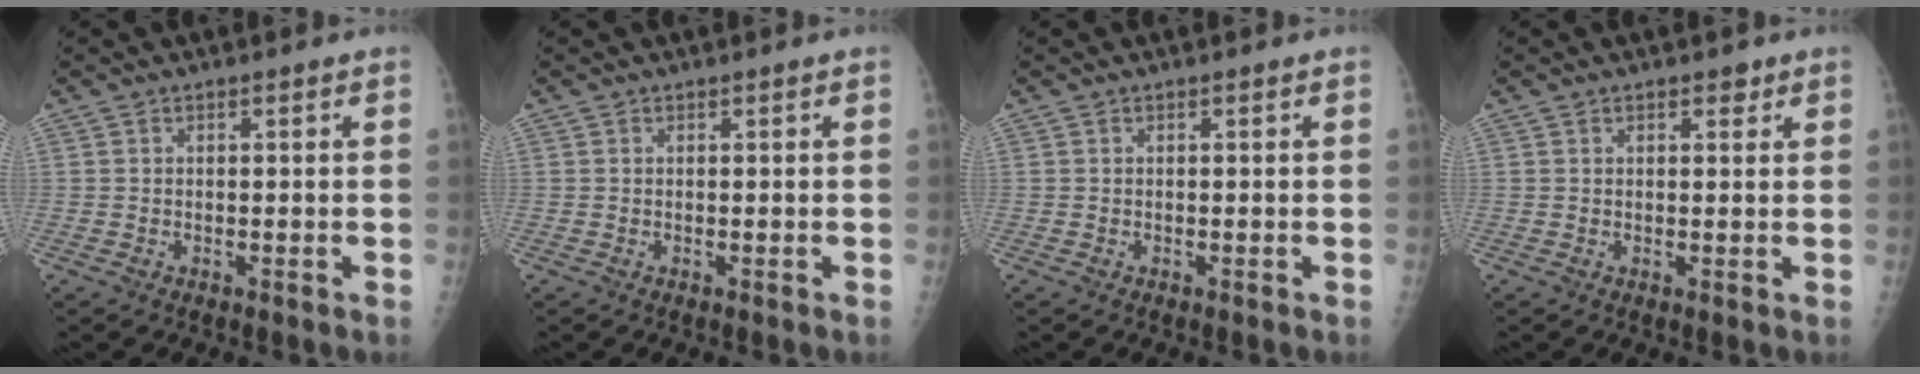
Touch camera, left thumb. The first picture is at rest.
{"total": 0.0}
{"total": 0.0}
{"total": 1.8, "force": [1.1, 0.9, 1.1], "torque": [-0.004, -0.004, 0.012]}